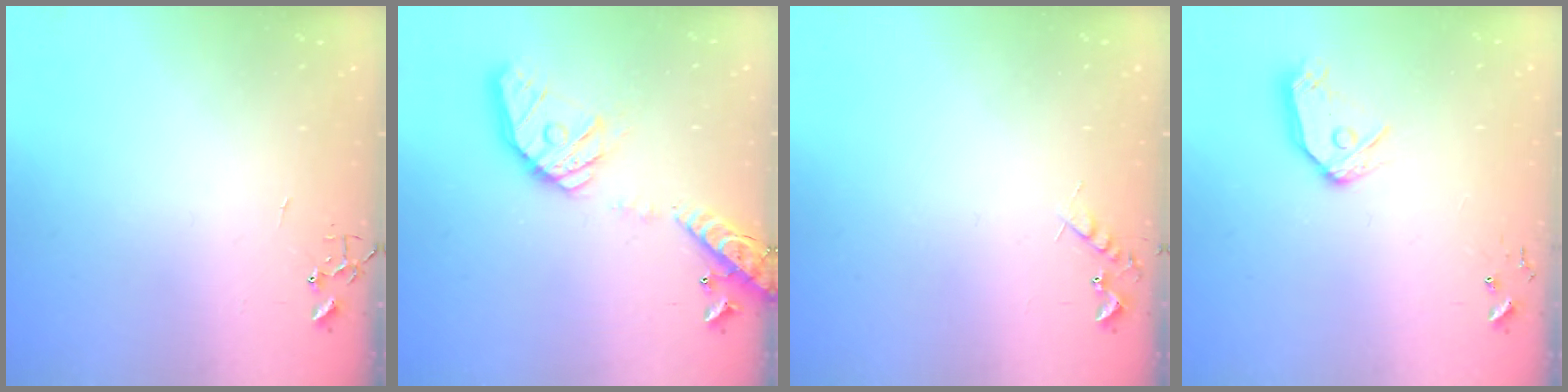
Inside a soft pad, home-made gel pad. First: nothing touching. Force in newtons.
{"total": 19.5, "press": 19.2, "slide": 3.3}
{"total": 6.1, "press": 6.0, "slide": 0.9}
{"total": 11.3, "press": 11.2, "slide": 1.4}